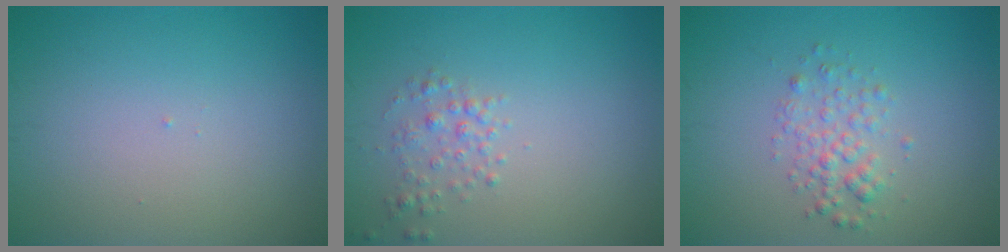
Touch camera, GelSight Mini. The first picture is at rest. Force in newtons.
{"total": 1.6, "press": 1.6, "slide": 0.1}
{"total": 2.2, "press": 2.2, "slide": 0.1}